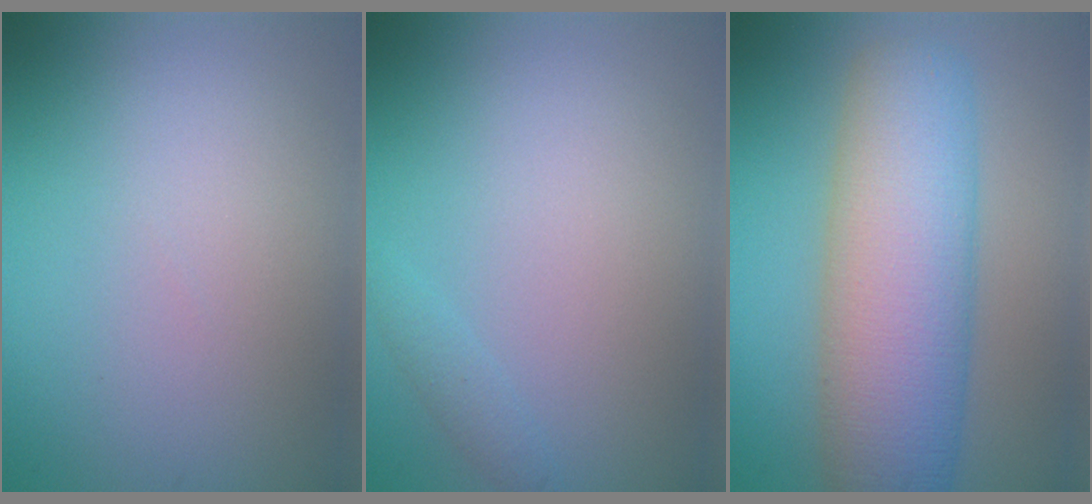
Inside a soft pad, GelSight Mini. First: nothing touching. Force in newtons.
{"total": 0.8, "press": 0.8, "slide": 0.0}
{"total": 10.0, "press": 10.0, "slide": 0.1}